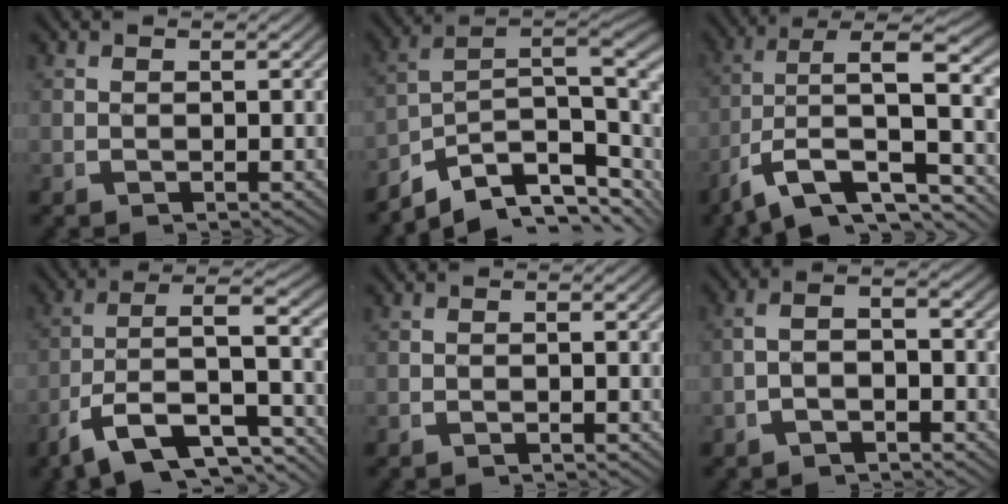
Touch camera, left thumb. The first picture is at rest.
{"total": 14.1, "force": [-1.9, 9.4, 10.3], "torque": [-0.159, -0.029, -0.030]}
{"total": 9.0, "force": [-2.9, 4.9, 7.0], "torque": [-0.138, -0.030, -0.030]}
{"total": 11.1, "force": [-4.8, 6.6, 7.6], "torque": [-0.178, -0.051, -0.056]}
{"total": 0.6, "force": [-0.6, 0.0, 0.1], "torque": [0.001, 0.001, -0.012]}
{"total": 3.0, "force": [-1.0, 1.7, 2.3], "torque": [-0.039, 0.003, -0.022]}